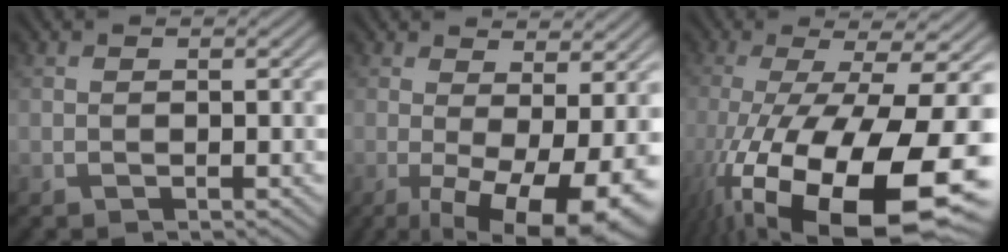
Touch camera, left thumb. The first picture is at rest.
{"total": 10.9, "force": [-2.7, 3.6, 10.0], "torque": [-0.136, 0.006, -0.034]}
{"total": 20.1, "force": [-8.1, 6.3, 17.3], "torque": [-0.300, -0.047, -0.115]}